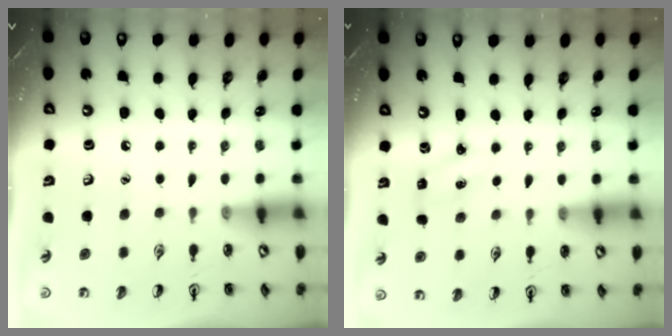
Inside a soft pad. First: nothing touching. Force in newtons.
{"total": 2.5, "press": 2.3, "slide": 0.8}